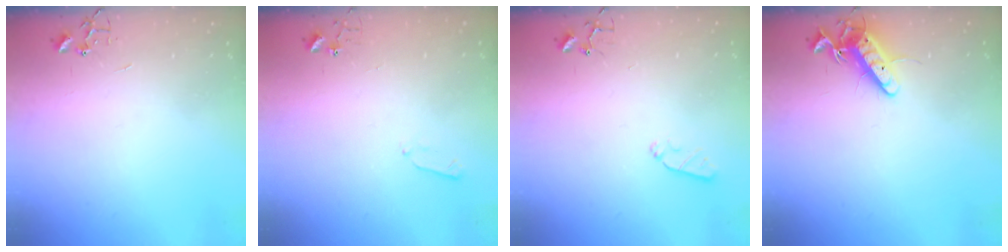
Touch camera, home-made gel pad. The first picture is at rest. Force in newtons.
{"total": 3.7, "press": 3.6, "slide": 0.5}
{"total": 5.2, "press": 5.2, "slide": 0.8}
{"total": 11.4, "press": 11.4, "slide": 0.9}